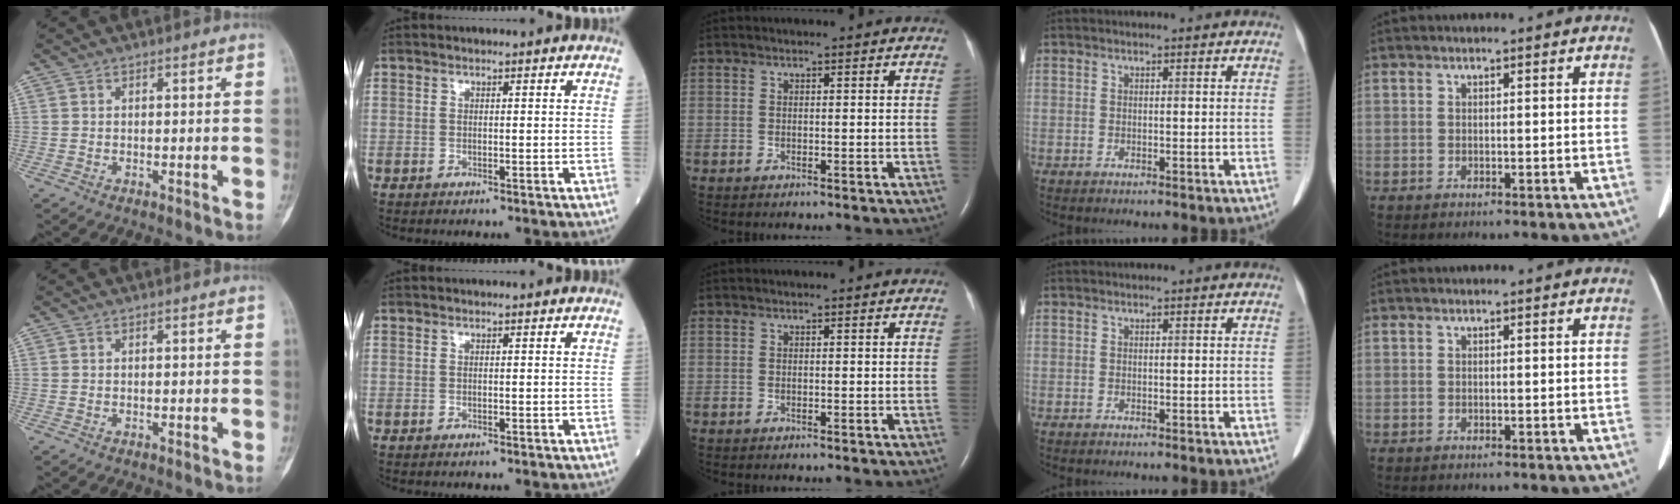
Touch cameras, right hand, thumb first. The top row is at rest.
{}